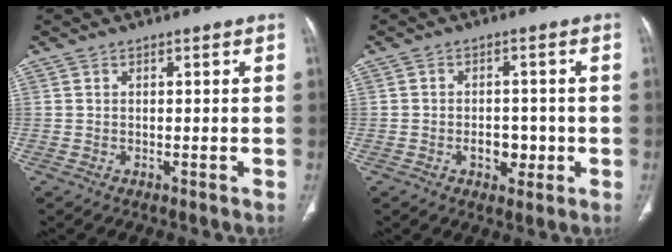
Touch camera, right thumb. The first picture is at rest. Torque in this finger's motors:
{"motor_torque": [0.09, 0.24, 0.92, 0.04, 0.03]}